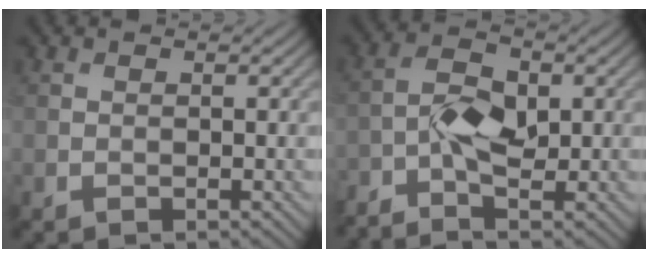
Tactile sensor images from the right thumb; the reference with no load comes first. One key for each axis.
{"total": 4.4, "fx": -1.9, "fy": 1.9, "fz": 3.5, "tx": -0.076, "ty": 0.008, "tz": -0.045}